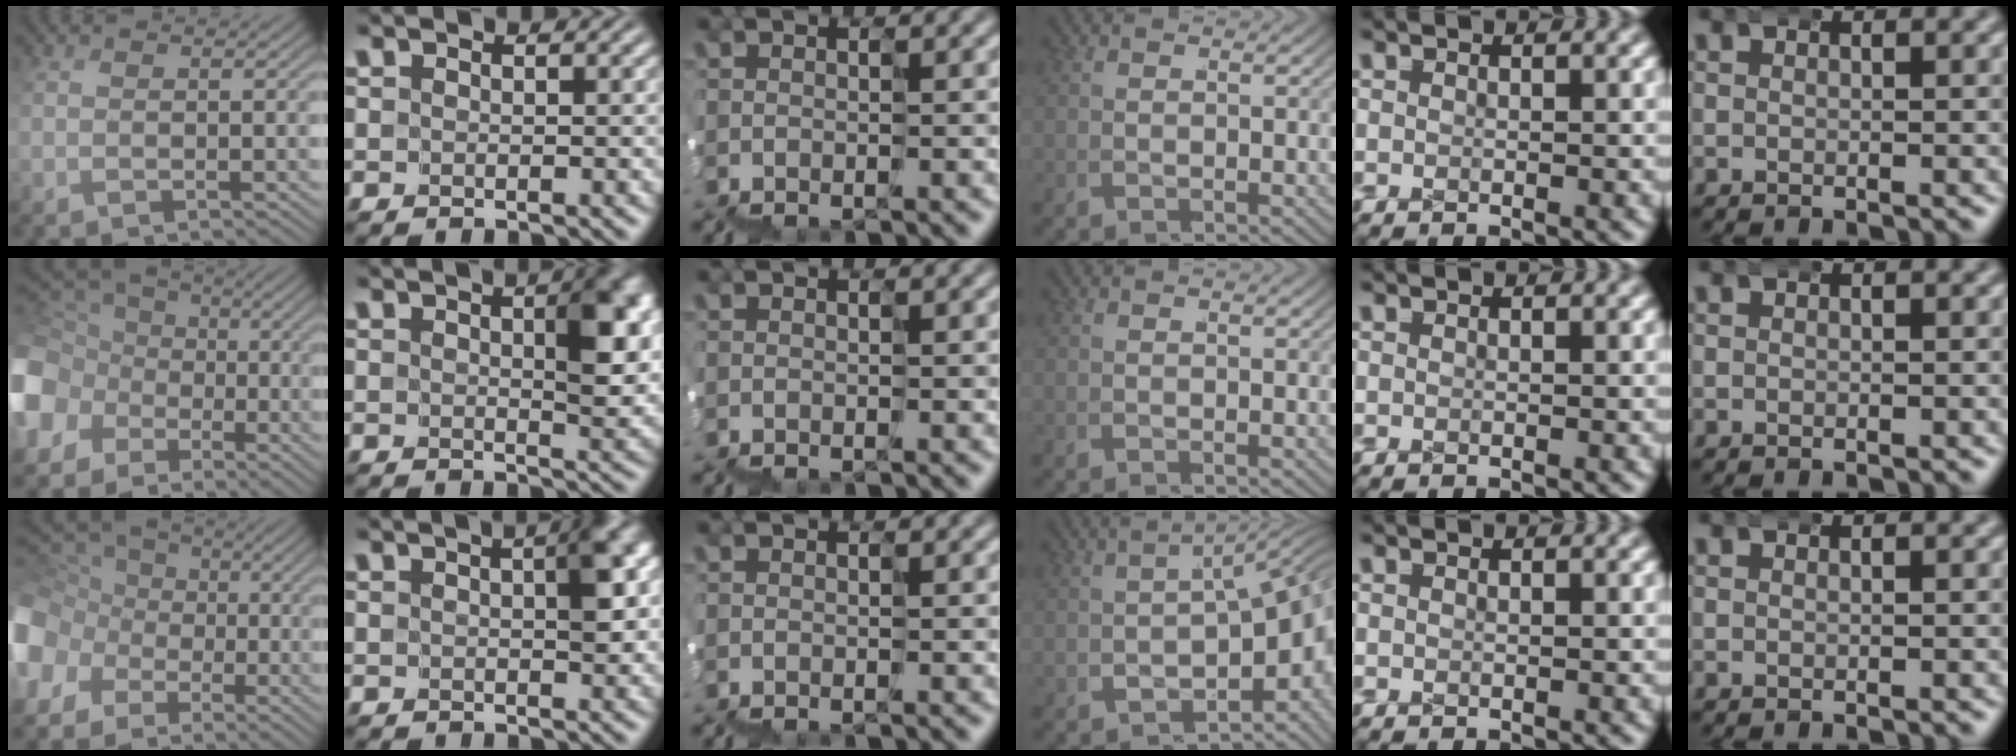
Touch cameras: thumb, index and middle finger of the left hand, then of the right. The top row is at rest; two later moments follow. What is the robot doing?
{"motion": "wrap", "object": "ethernet cable"}